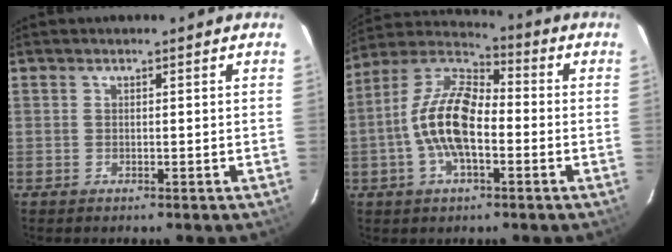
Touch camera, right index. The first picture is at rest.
{"total": 13.5, "force": [-2.7, 6.2, 11.6], "torque": [-0.239, 0.014, -0.059]}